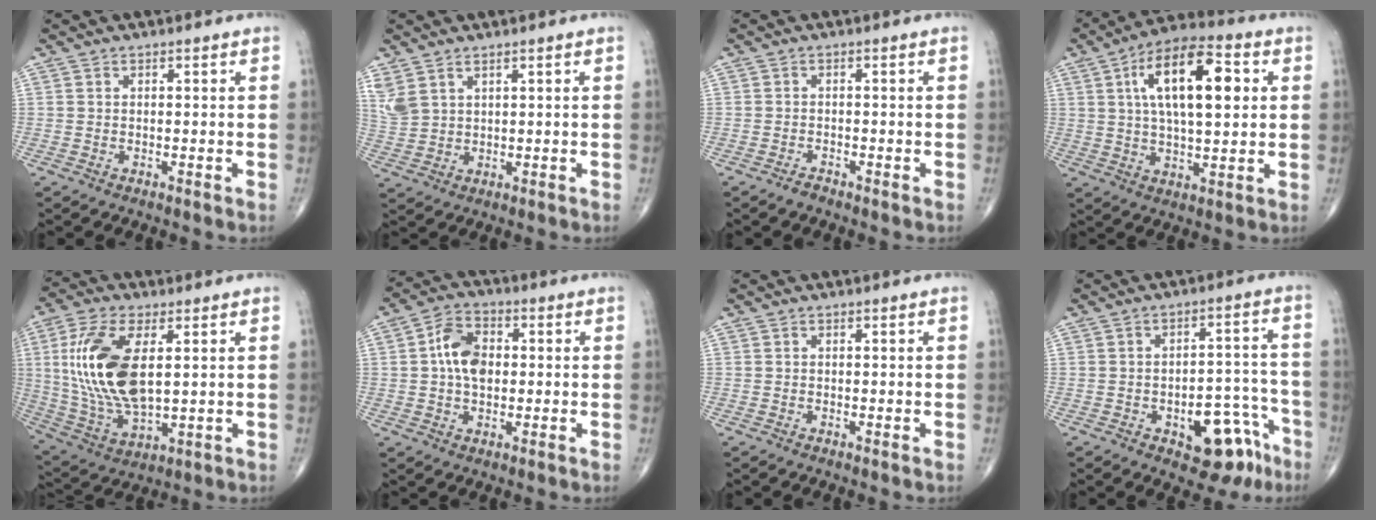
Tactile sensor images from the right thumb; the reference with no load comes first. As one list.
[{"total": 4.8, "force": [3.0, 2.6, 2.7], "torque": [-0.059, -0.008, 0.073]}, {"total": 1.1, "force": [-1.0, 0.3, 0.3], "torque": [-0.008, 0.003, -0.020]}, {"total": 16.9, "force": [4.3, 7.1, 14.7], "torque": [-0.234, 0.007, 0.066]}, {"total": 17.8, "force": [3.1, 8.5, 15.3], "torque": [-0.322, -0.013, 0.067]}, {"total": 8.0, "force": [0.6, 5.3, 6.0], "torque": [-0.097, 0.015, 0.002]}, {"total": 0.0}, {"total": 11.8, "force": [-6.1, 6.0, 8.1], "torque": [-0.068, 0.053, -0.073]}]